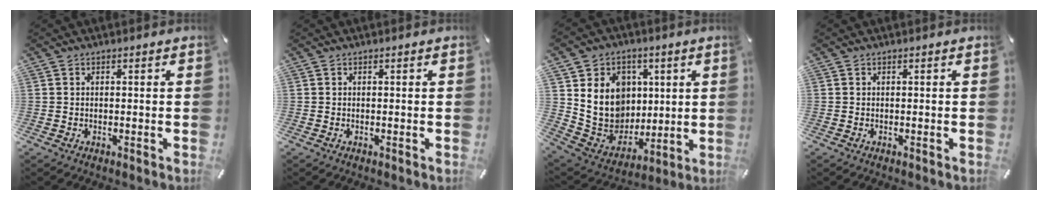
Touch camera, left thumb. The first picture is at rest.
{"total": 0.0}
{"total": 15.9, "force": [3.6, 14.2, 6.3], "torque": [-0.114, -0.019, 0.084]}
{"total": 0.0}